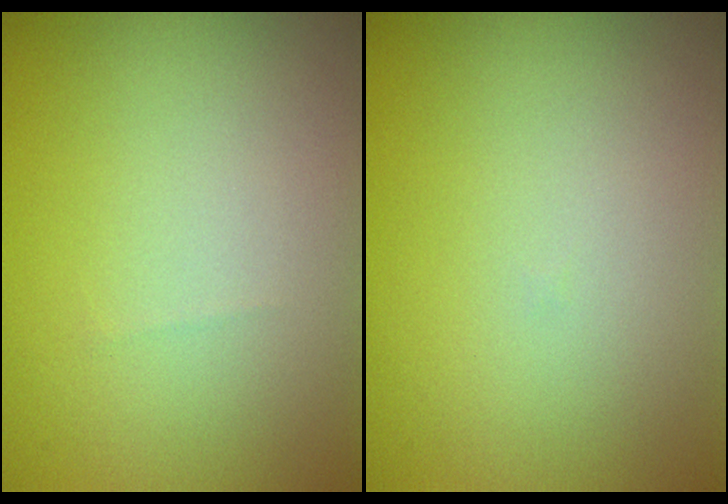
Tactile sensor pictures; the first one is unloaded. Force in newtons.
{"total": 0.0}